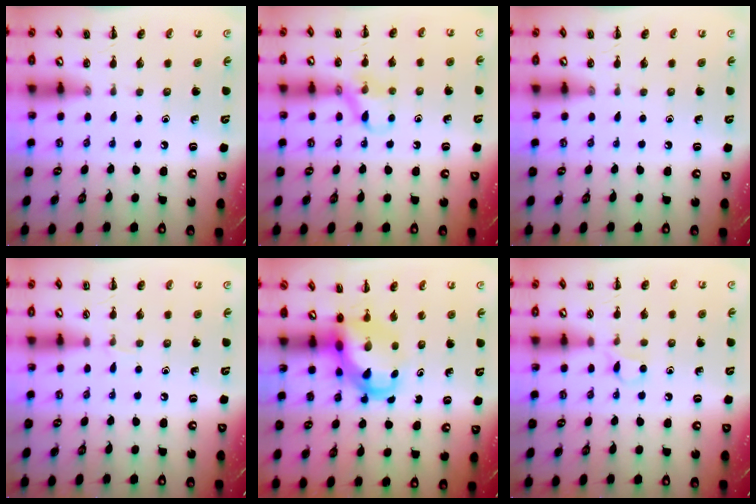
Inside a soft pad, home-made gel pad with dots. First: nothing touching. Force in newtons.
{"total": 9.3, "press": 9.2, "slide": 1.0}
{"total": 0.0}
{"total": 3.1, "press": 2.9, "slide": 1.1}
{"total": 5.7, "press": 5.6, "slide": 1.0}
{"total": 3.6, "press": 3.5, "slide": 1.1}